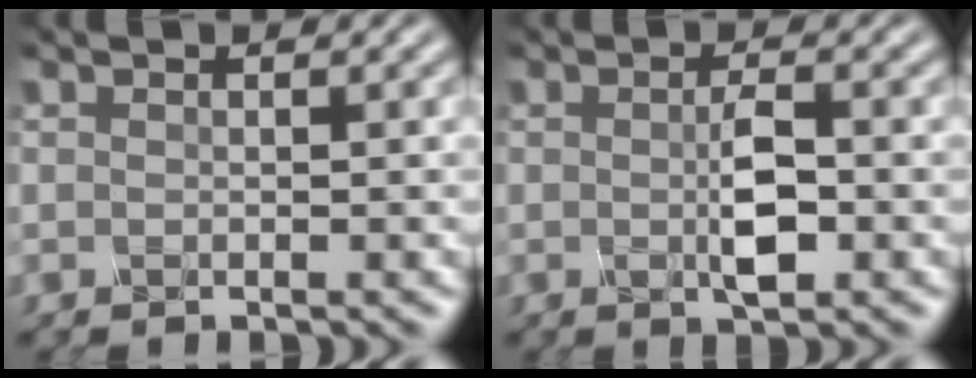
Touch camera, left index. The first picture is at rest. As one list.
[{"total": 2.3, "force": [-0.3, 0.3, 2.2], "torque": [-0.055, -0.002, 0.001]}]